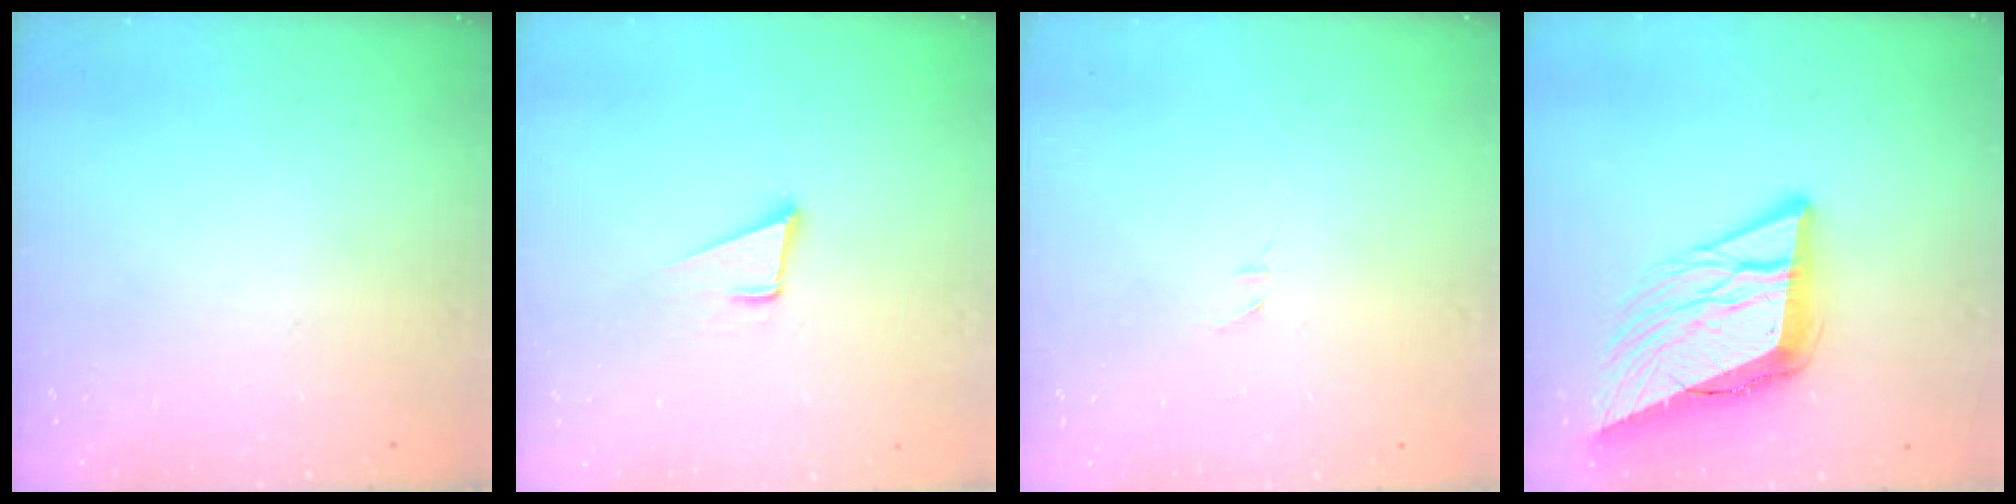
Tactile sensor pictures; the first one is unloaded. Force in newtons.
{"total": 3.6, "press": 2.7, "slide": 2.4}
{"total": 4.5, "press": 3.7, "slide": 2.5}
{"total": 15.3, "press": 15.1, "slide": 2.7}